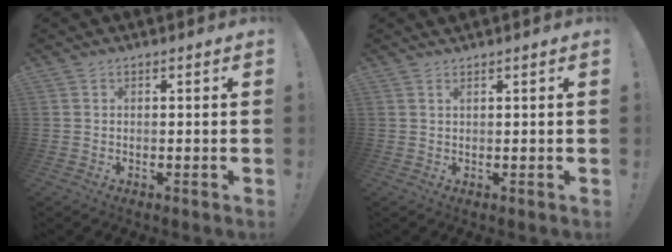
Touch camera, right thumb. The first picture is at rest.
{"total": 0.7, "force": [0.5, -0.1, 0.5], "torque": [-0.013, 0.002, 0.009]}